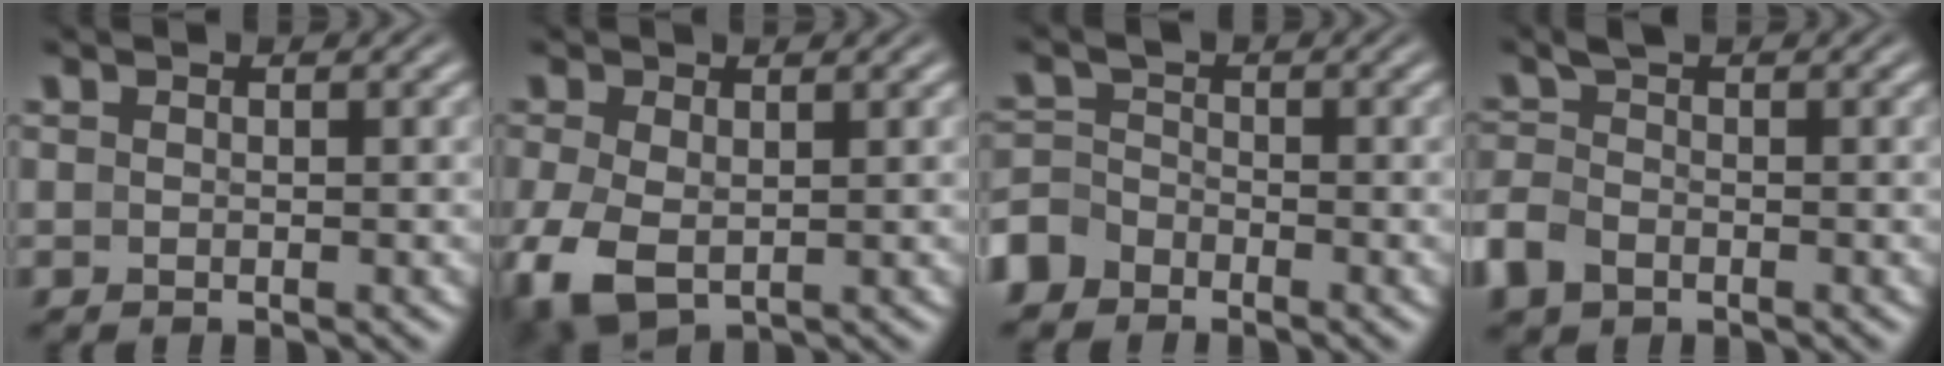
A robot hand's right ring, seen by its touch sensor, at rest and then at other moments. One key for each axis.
{"total": 5.5, "fx": -2.4, "fy": 3.8, "fz": 3.3, "tx": -0.102, "ty": -0.044, "tz": -0.013}
{"total": 3.7, "fx": -2.6, "fy": 2.5, "fz": 0.7, "tx": -0.019, "ty": -0.024, "tz": -0.039}
{"total": 2.5, "fx": -1.3, "fy": 1.8, "fz": 1.3, "tx": -0.041, "ty": -0.010, "tz": -0.021}